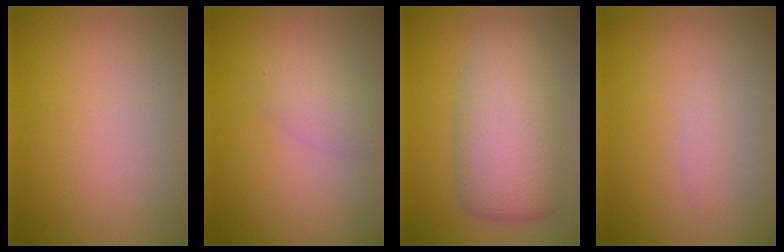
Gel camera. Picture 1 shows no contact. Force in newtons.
{"total": 2.2, "press": 2.2, "slide": 0.1}
{"total": 7.5, "press": 7.5, "slide": 0.3}
{"total": 0.6, "press": 0.6, "slide": 0.0}